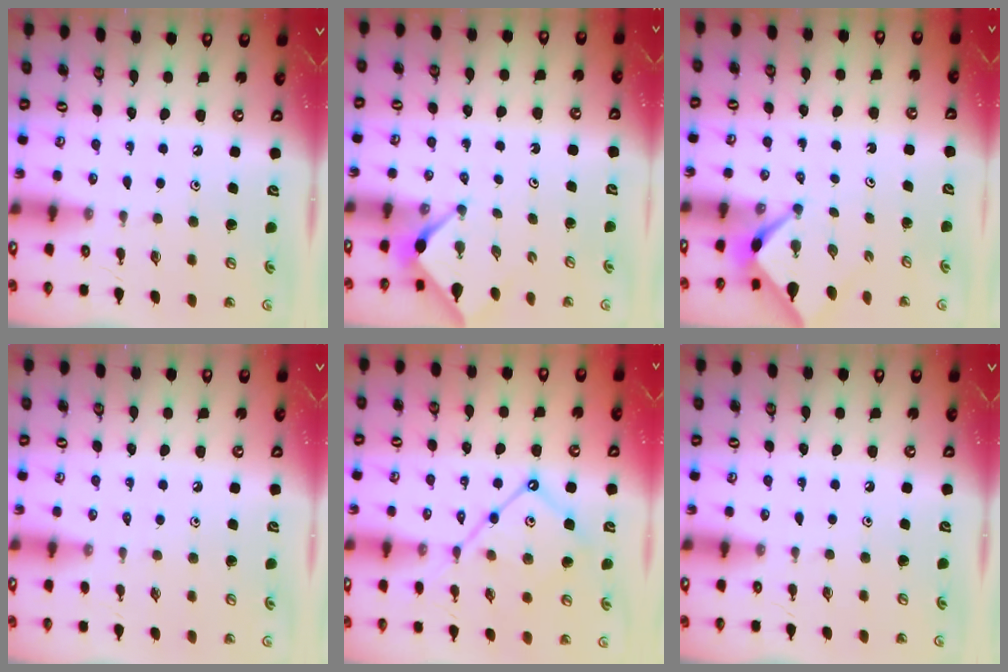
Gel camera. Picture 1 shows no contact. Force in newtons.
{"total": 2.9, "press": 2.9, "slide": 0.3}
{"total": 2.5, "press": 2.5, "slide": 0.3}
{"total": 2.0, "press": 2.0, "slide": 0.4}
{"total": 12.2, "press": 12.2, "slide": 1.1}
{"total": 0.0}